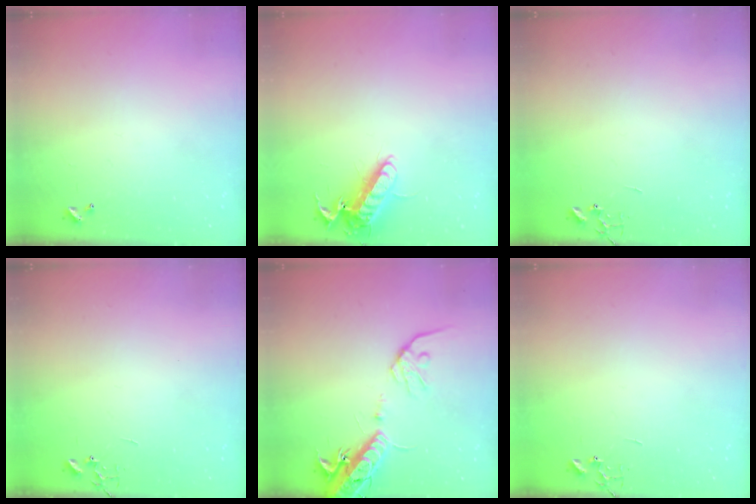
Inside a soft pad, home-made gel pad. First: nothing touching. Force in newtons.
{"total": 12.3, "press": 12.1, "slide": 1.8}
{"total": 0.0}
{"total": 0.0}
{"total": 16.5, "press": 16.2, "slide": 3.6}
{"total": 0.0}